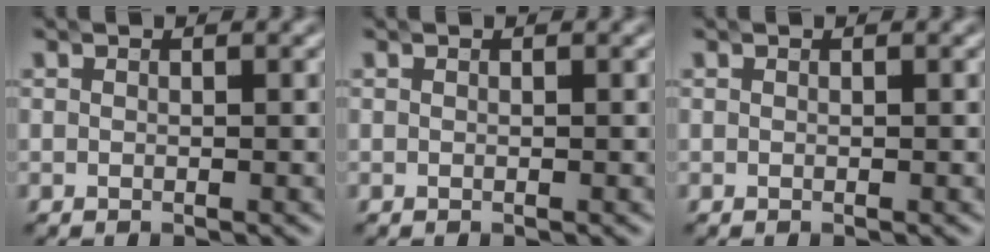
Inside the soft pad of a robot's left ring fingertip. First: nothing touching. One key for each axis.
{"total": 0.0}
{"total": 0.0}